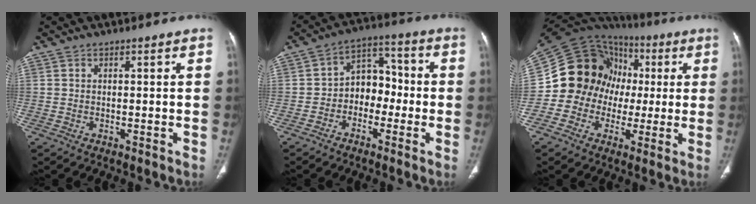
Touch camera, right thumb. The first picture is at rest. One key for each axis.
{"total": 8.2, "fx": -1.9, "fy": 6.2, "fz": 5.0, "tx": -0.035, "ty": 0.042, "tz": -0.048}
{"total": 17.9, "fx": -0.1, "fy": 16.4, "fz": 7.2, "tx": -0.084, "ty": 0.061, "tz": -0.005}